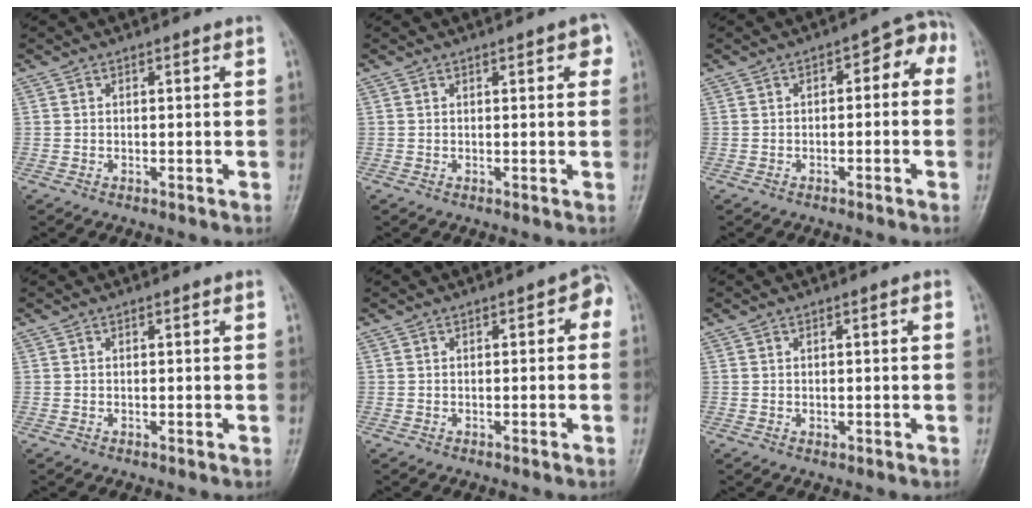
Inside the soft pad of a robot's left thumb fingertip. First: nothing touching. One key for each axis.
{"total": 2.6, "fx": 1.1, "fy": 0.9, "fz": 2.2, "tx": -0.021, "ty": 0.001, "tz": 0.009}
{"total": 5.5, "fx": -0.3, "fy": 3.0, "fz": 4.6, "tx": -0.036, "ty": 0.036, "tz": -0.013}
{"total": 0.0}
{"total": 2.8, "fx": -0.2, "fy": 1.6, "fz": 2.3, "tx": -0.013, "ty": 0.017, "tz": -0.012}
{"total": 1.1, "fx": -0.1, "fy": 0.6, "fz": 0.9, "tx": -0.014, "ty": 0.005, "tz": 0.000}